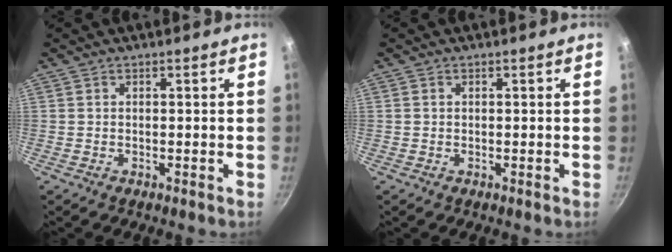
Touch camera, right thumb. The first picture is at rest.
{"total": 0.0}